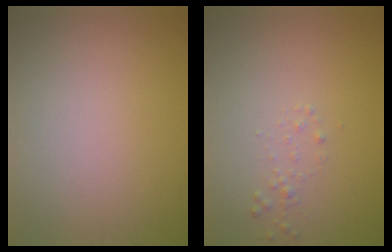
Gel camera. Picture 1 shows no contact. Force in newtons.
{"total": 0.7, "press": 0.7, "slide": 0.0}